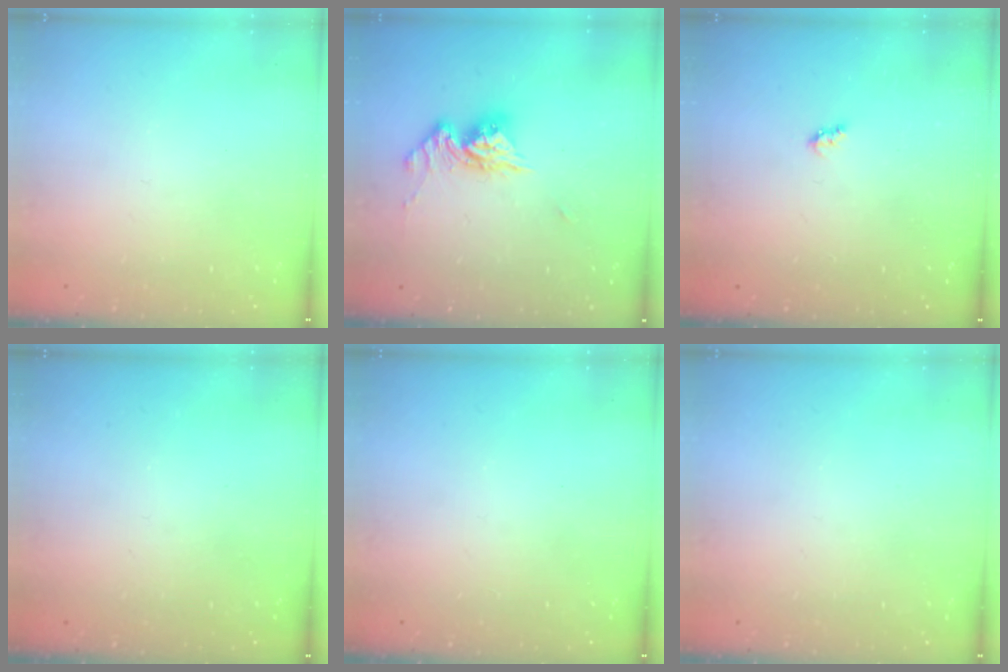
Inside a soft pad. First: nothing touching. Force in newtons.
{"total": 10.3, "press": 10.3, "slide": 1.0}
{"total": 2.6, "press": 2.6, "slide": 0.4}
{"total": 0.0}
{"total": 0.0}
{"total": 0.0}